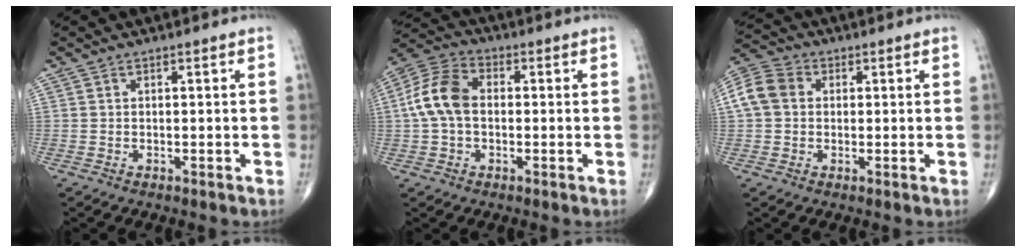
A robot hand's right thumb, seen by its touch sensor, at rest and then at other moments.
{"total": 10.0, "force": [0.1, 6.6, 7.5], "torque": [-0.153, 0.030, -0.008]}
{"total": 7.9, "force": [1.0, 6.4, 4.6], "torque": [-0.089, 0.023, 0.011]}